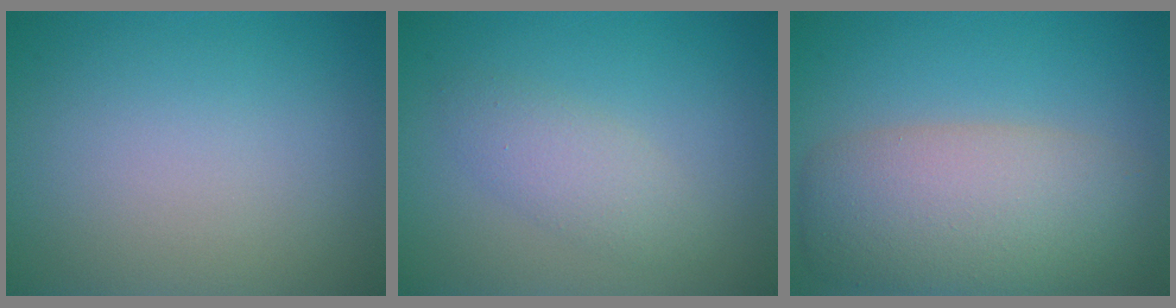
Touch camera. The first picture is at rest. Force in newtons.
{"total": 2.4, "press": 2.4, "slide": 0.1}
{"total": 8.1, "press": 8.1, "slide": 0.5}